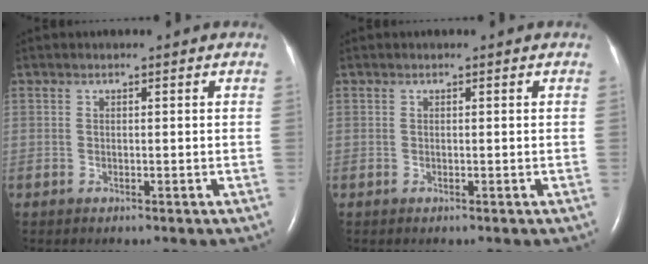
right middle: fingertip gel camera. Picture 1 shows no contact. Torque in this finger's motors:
{"motor_torque": [0.00, 0.00, -0.01, 0.00]}